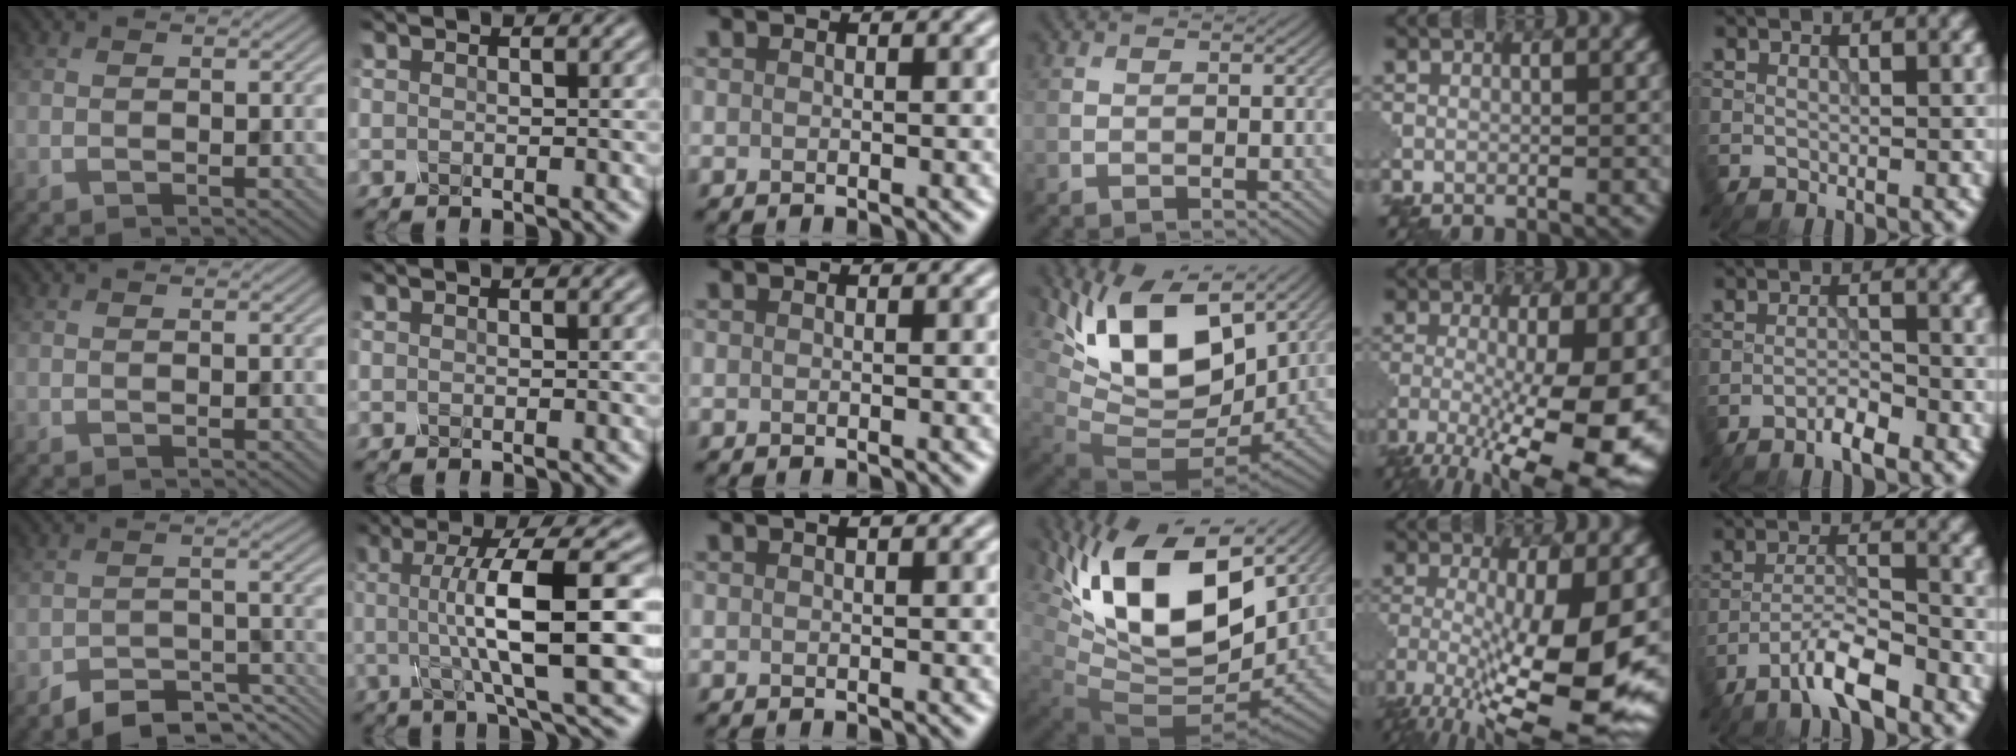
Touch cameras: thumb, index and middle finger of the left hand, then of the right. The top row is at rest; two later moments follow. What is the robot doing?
{"motion": "disassemble", "object": "glue stick"}